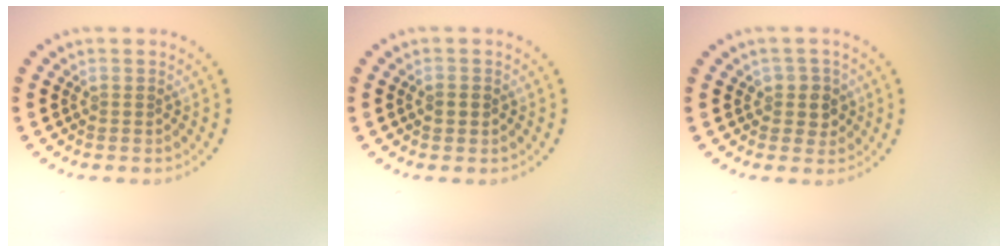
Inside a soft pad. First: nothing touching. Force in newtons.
{"total": 1.7, "press": 1.7, "slide": 0.0}
{"total": 1.9, "press": 1.7, "slide": 0.8}